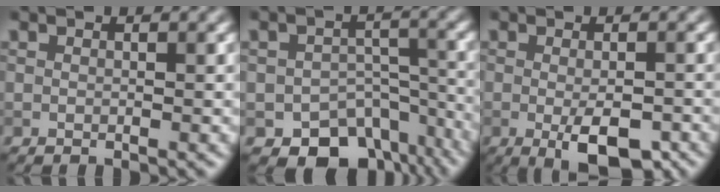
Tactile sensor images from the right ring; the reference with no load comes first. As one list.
[{"total": 9.2, "force": [-6.1, 5.9, 3.5], "torque": [-0.034, -0.016, -0.081]}, {"total": 4.6, "force": [-1.8, 1.6, 4.0], "torque": [-0.065, -0.010, -0.026]}]